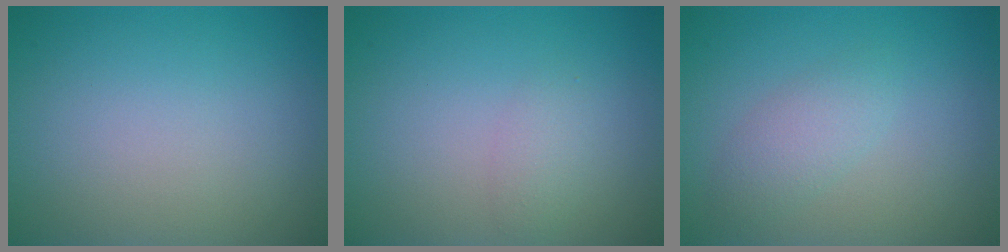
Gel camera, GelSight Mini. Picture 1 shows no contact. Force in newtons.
{"total": 1.2, "press": 1.2, "slide": 0.1}
{"total": 2.1, "press": 2.1, "slide": 0.0}